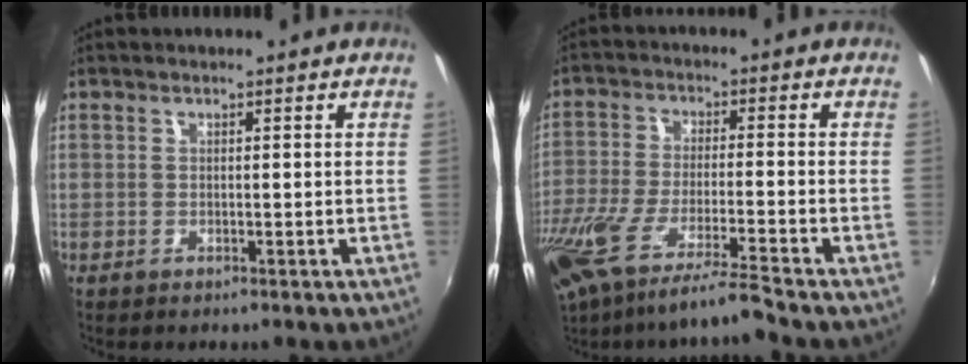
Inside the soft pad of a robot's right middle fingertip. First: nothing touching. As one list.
[{"total": 14.6, "force": [-11.5, 0.1, 9.0], "torque": [-0.184, -0.052, -0.203]}]